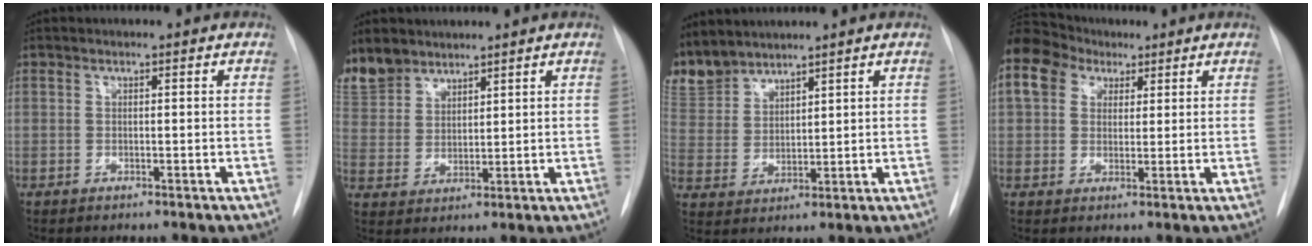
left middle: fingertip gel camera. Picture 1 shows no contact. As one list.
[{"total": 9.6, "force": [8.0, 5.0, 1.9], "torque": [-0.052, 0.008, 0.171]}, {"total": 8.7, "force": [8.2, 2.9, 0.9], "torque": [-0.027, 0.001, 0.181]}, {"total": 14.8, "force": [7.9, 10.8, 6.2], "torque": [-0.182, 0.075, 0.148]}]